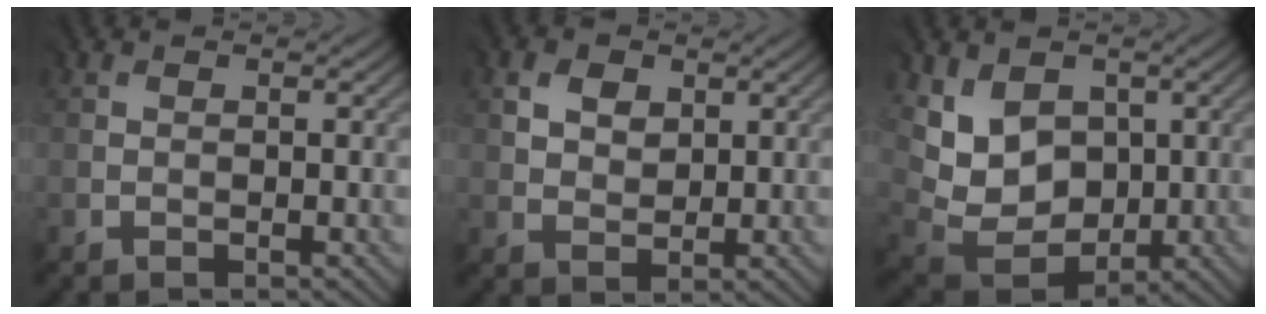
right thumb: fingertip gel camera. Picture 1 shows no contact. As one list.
[{"total": 3.3, "force": [1.7, 2.4, 1.4], "torque": [-0.029, 0.000, 0.032]}, {"total": 8.1, "force": [2.6, 6.2, 4.5], "torque": [-0.120, -0.012, 0.054]}]